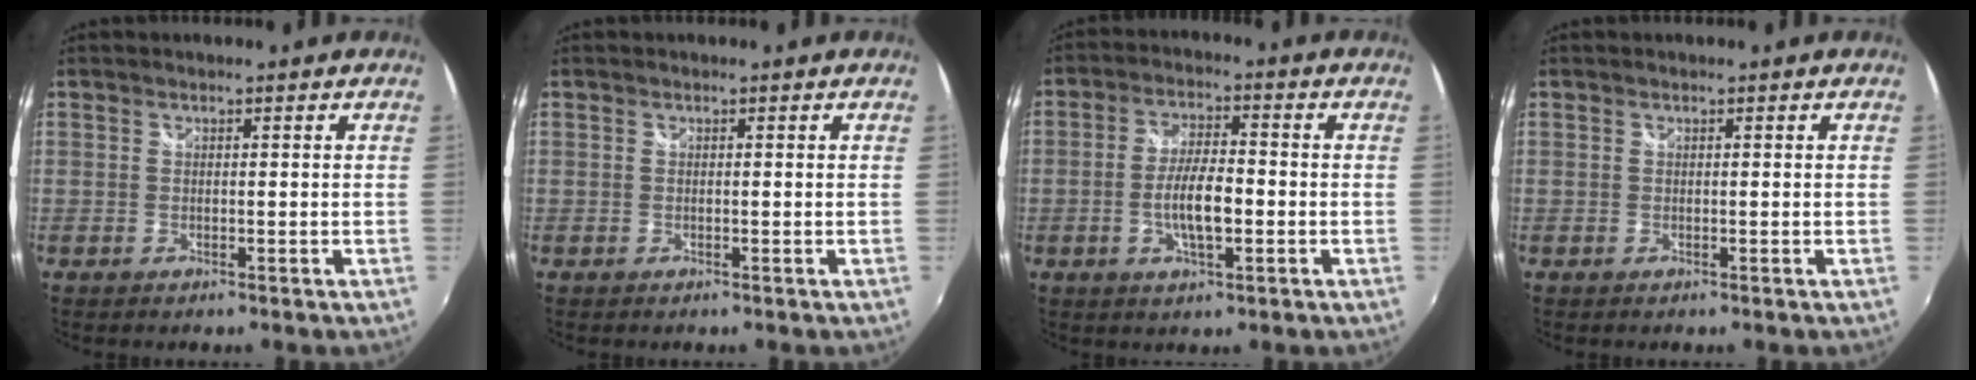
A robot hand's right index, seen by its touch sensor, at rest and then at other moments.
{"total": 0.0}
{"total": 7.3, "force": [-1.8, 2.3, 6.7], "torque": [-0.130, 0.000, -0.031]}
{"total": 0.0}